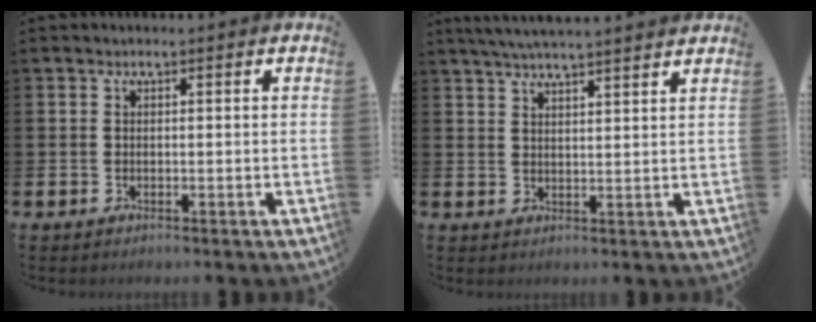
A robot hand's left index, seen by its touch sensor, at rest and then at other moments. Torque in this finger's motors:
{"motor_torque": [0.65, -0.83, 0.53, 0.19]}